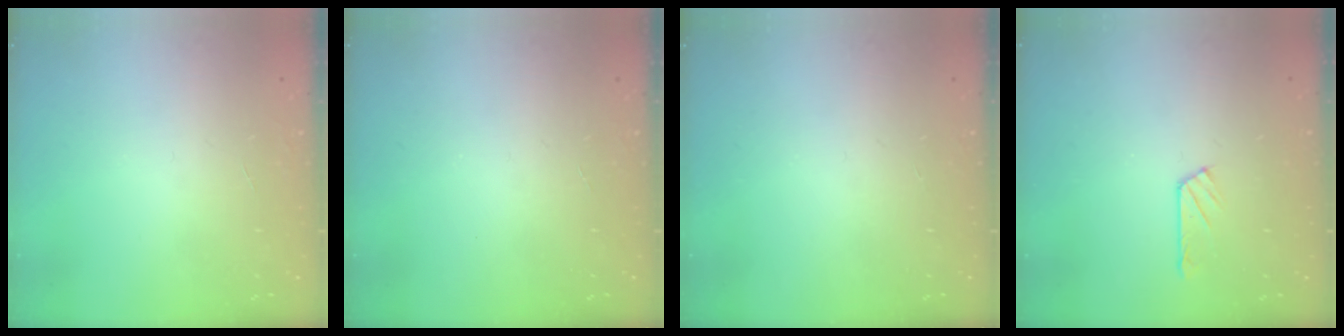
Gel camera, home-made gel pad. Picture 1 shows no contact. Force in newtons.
{"total": 0.0}
{"total": 0.0}
{"total": 5.3, "press": 5.3, "slide": 0.6}